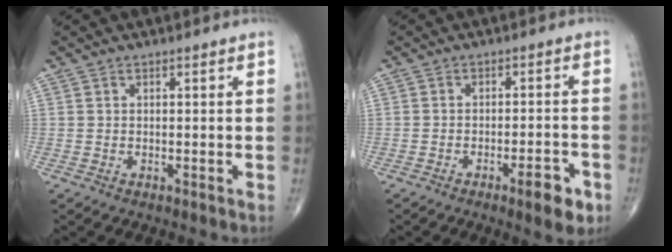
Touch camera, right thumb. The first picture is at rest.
{"total": 6.2, "force": [-3.3, 1.7, 5.0], "torque": [-0.061, 0.013, -0.044]}